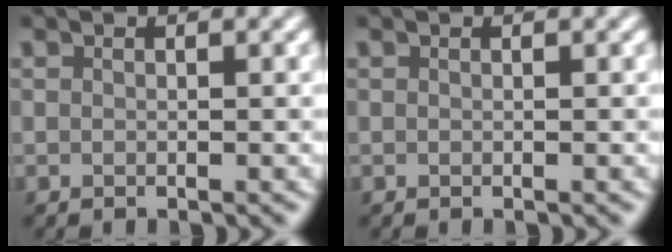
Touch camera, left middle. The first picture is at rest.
{"total": 0.0}